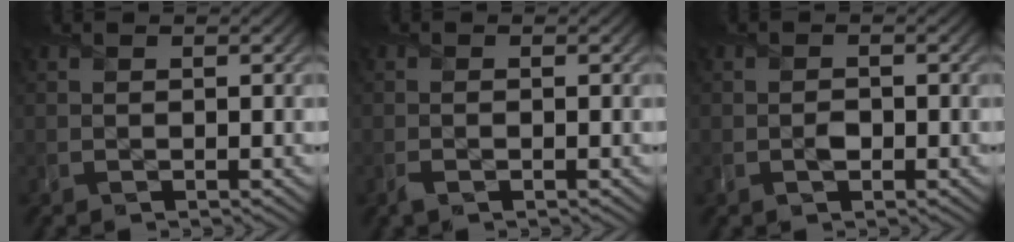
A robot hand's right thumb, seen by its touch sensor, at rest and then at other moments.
{"total": 0.7, "force": [-0.5, 0.3, 0.4], "torque": [-0.009, -0.002, -0.009]}
{"total": 1.1, "force": [-0.3, 0.8, 0.5], "torque": [-0.005, -0.002, -0.009]}